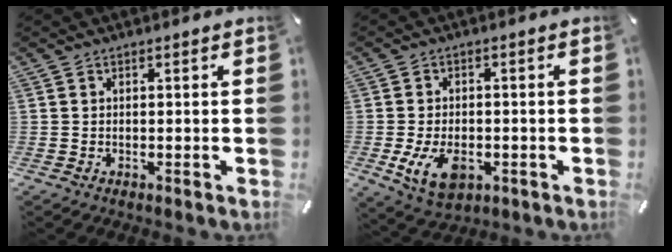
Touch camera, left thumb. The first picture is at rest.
{"total": 8.7, "force": [-2.5, 5.7, 6.1], "torque": [-0.118, -0.002, -0.045]}